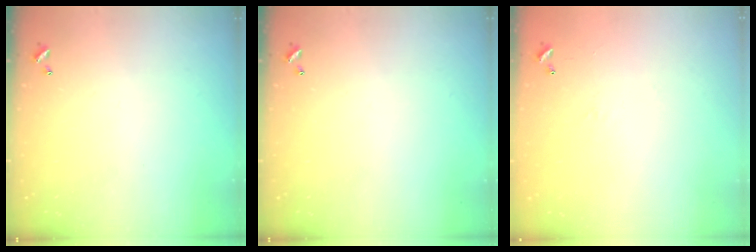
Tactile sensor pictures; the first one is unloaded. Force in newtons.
{"total": 0.0}
{"total": 6.6, "press": 6.6, "slide": 0.8}